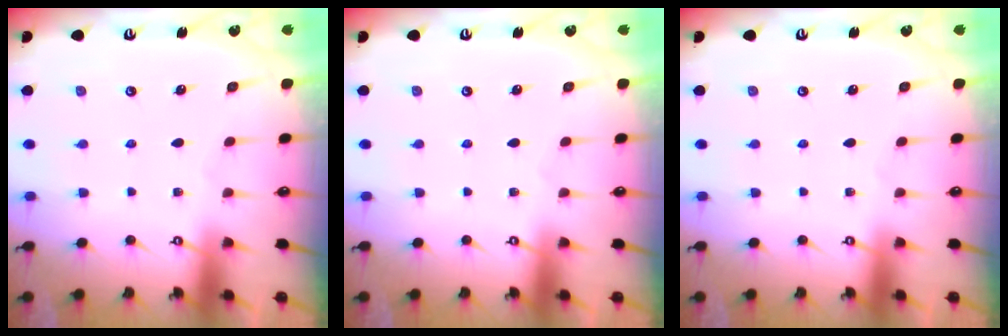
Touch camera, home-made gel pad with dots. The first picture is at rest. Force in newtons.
{"total": 0.0}
{"total": 0.0}